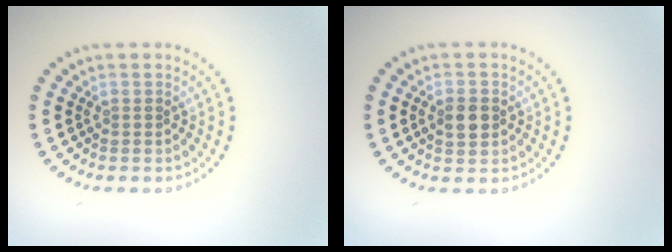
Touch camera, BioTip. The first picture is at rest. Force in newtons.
{"total": 2.9, "press": 2.9, "slide": 0.0}